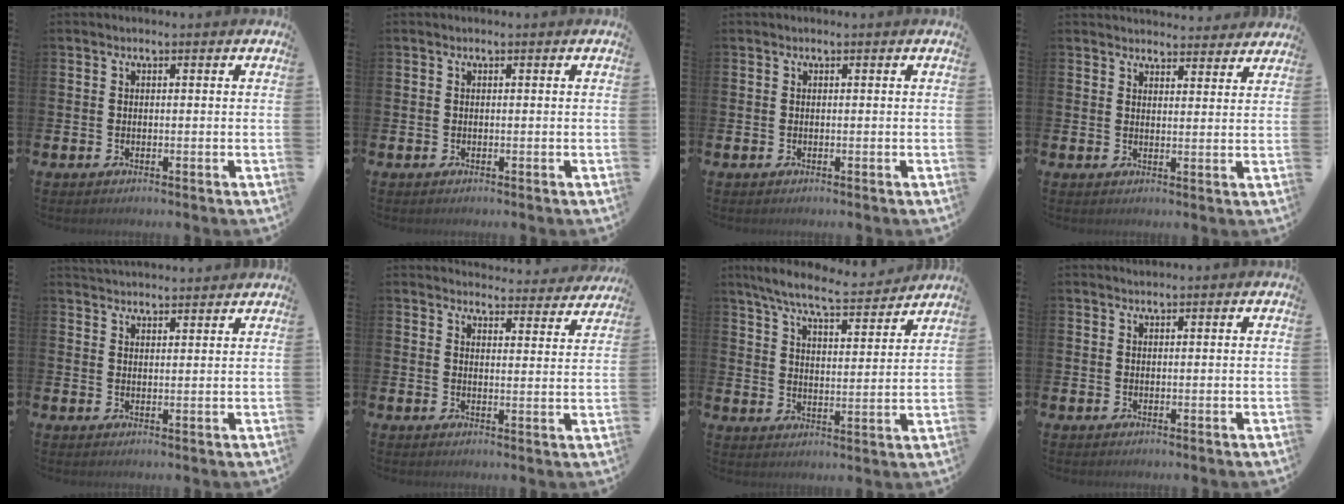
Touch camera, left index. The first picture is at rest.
{"total": 0.0}
{"total": 0.0}
{"total": 3.8, "force": [3.7, 0.6, -0.2], "torque": [0.005, -0.026, 0.067]}
{"total": 2.9, "force": [2.9, 0.2, -0.1], "torque": [-0.002, -0.014, 0.053]}
{"total": 4.0, "force": [3.9, 0.7, 0.3], "torque": [-0.008, -0.031, 0.068]}
{"total": 7.7, "force": [7.1, 0.7, 2.8], "torque": [-0.077, -0.044, 0.124]}
{"total": 0.5, "force": [0.5, 0.0, 0.0], "torque": [0.001, -0.001, 0.011]}